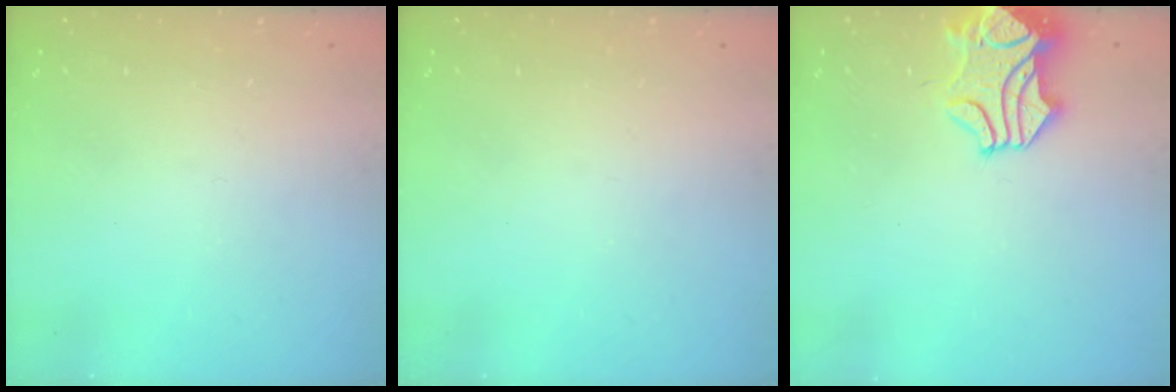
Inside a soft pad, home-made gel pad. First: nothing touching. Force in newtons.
{"total": 0.0}
{"total": 2.3, "press": 1.8, "slide": 1.4}